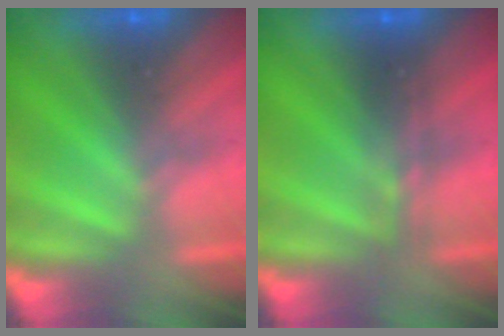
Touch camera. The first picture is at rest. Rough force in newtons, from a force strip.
{"total": 2.3}